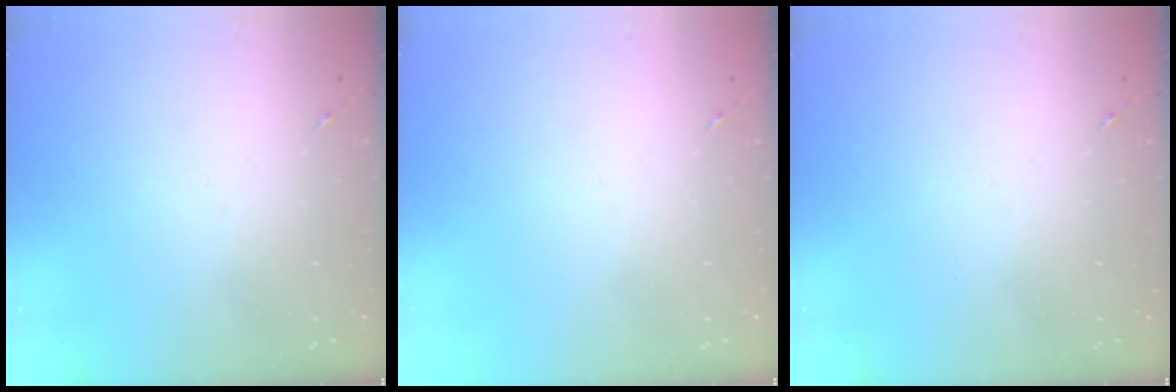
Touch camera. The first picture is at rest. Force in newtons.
{"total": 0.0}
{"total": 0.0}